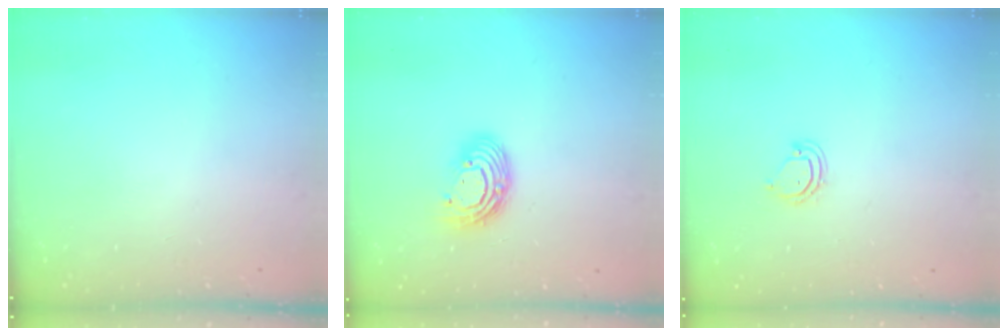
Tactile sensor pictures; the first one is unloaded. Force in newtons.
{"total": 11.3, "press": 11.2, "slide": 0.9}
{"total": 5.2, "press": 5.2, "slide": 0.2}